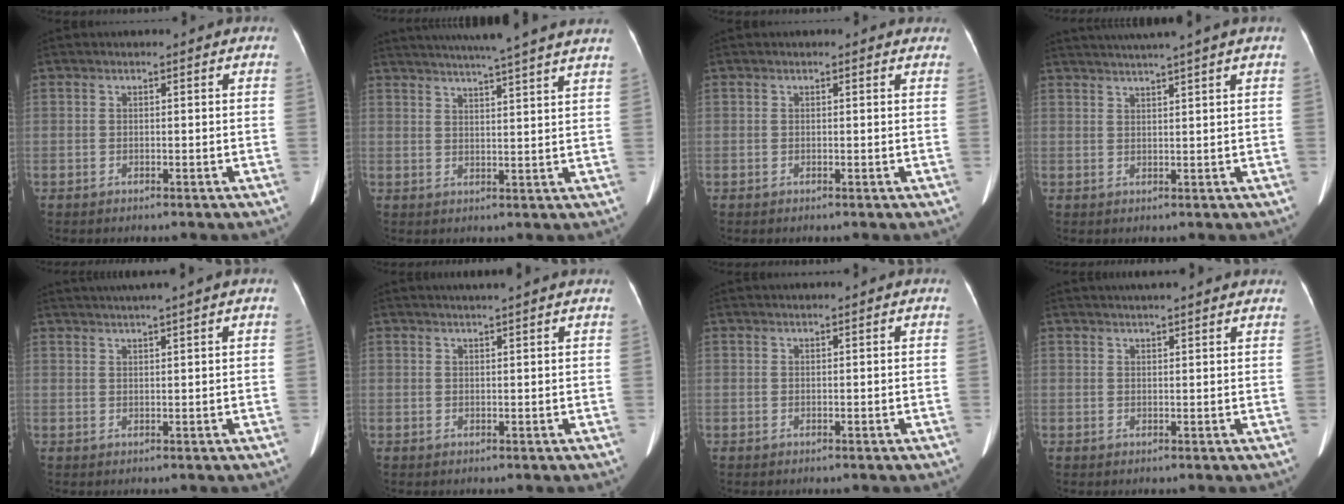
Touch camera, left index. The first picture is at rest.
{"total": 17.8, "force": [15.7, -1.2, 8.3], "torque": [-0.138, -0.005, 0.198]}
{"total": 0.6, "force": [0.6, 0.2, 0.1], "torque": [-0.008, -0.002, -0.004]}
{"total": 7.0, "force": [5.8, -1.8, 3.5], "torque": [-0.048, 0.018, 0.079]}
{"total": 5.0, "force": [4.0, -1.2, 2.8], "torque": [-0.039, 0.022, 0.063]}
{"total": 3.5, "force": [3.1, -0.7, 1.6], "torque": [-0.017, 0.014, 0.038]}
{"total": 0.6, "force": [0.5, -0.2, 0.4], "torque": [-0.010, 0.008, 0.017]}
{"total": 9.1, "force": [8.2, 1.3, 3.8], "torque": [-0.049, 0.031, 0.094]}